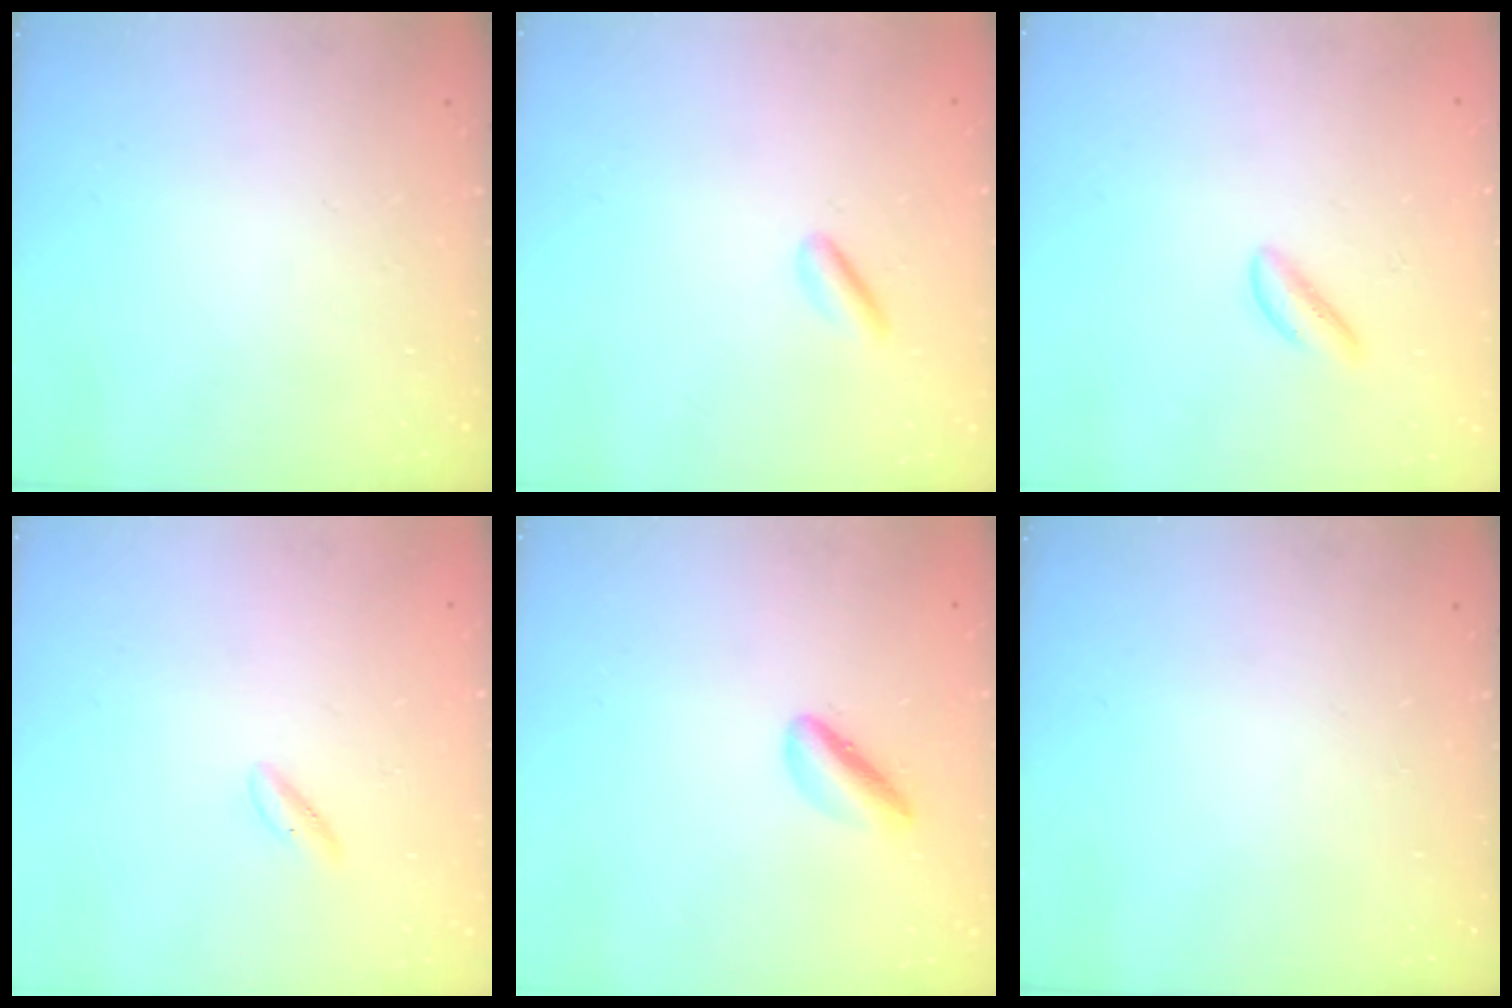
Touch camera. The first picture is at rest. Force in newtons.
{"total": 2.5, "press": 2.4, "slide": 0.7}
{"total": 1.7, "press": 1.6, "slide": 0.6}
{"total": 2.0, "press": 1.6, "slide": 1.2}
{"total": 3.5, "press": 3.4, "slide": 0.7}
{"total": 0.0}